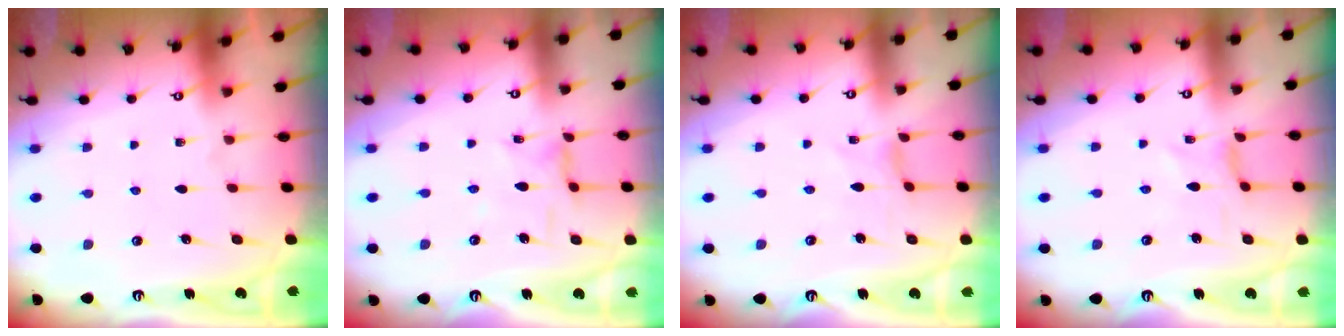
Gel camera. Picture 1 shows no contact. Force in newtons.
{"total": 2.8, "press": 2.8, "slide": 0.3}
{"total": 0.0}
{"total": 0.0}